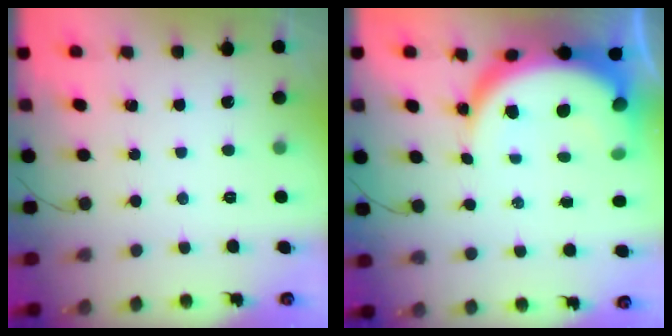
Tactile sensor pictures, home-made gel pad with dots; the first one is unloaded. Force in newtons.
{"total": 13.2, "press": 13.1, "slide": 1.4}